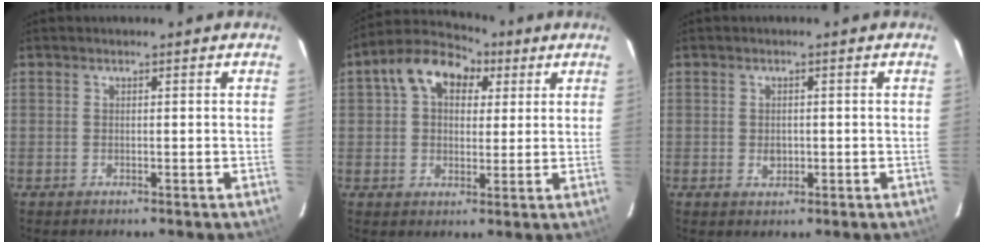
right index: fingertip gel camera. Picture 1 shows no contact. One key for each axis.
{"total": 11.4, "fx": 4.4, "fy": 7.9, "fz": 6.9, "tx": -0.131, "ty": 0.046, "tz": 0.067}
{"total": 2.1, "fx": -0.3, "fy": 1.7, "fz": 1.2, "tx": -0.020, "ty": 0.002, "tz": -0.004}